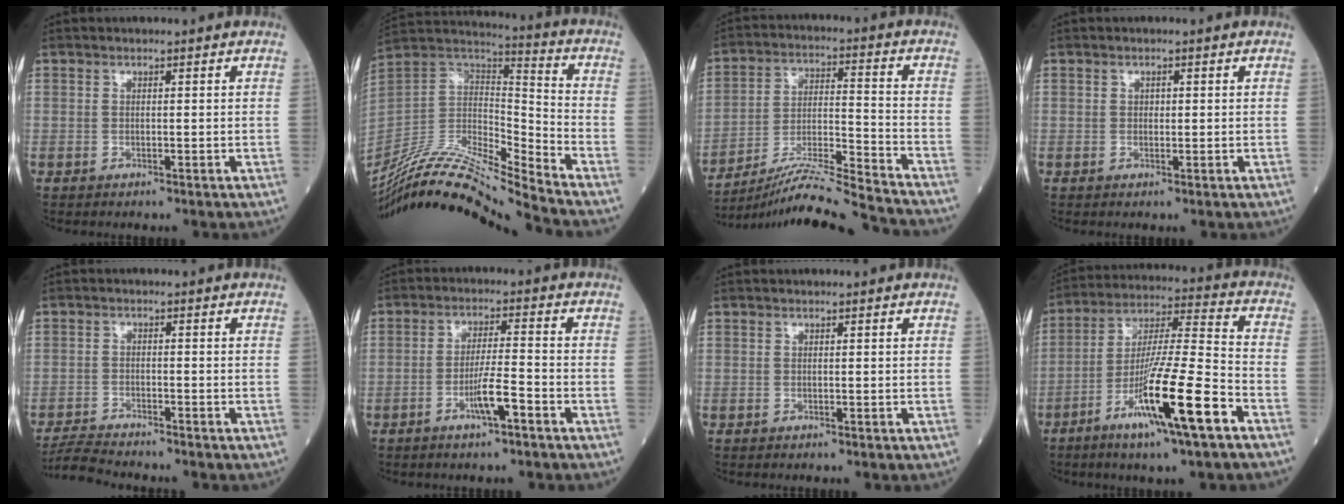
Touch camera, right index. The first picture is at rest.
{"total": 19.8, "force": [-18.1, -0.5, 7.9], "torque": [-0.160, 0.023, -0.330]}
{"total": 16.7, "force": [-15.8, -2.4, 4.9], "torque": [-0.084, -0.003, -0.262]}
{"total": 0.8, "force": [0.1, 0.6, 0.5], "torque": [-0.008, 0.001, 0.001]}
{"total": 4.8, "force": [-4.8, -0.2, 0.9], "torque": [-0.012, -0.021, -0.086]}
{"total": 5.2, "force": [-2.7, 0.2, 4.5], "torque": [-0.085, 0.001, -0.049]}
{"total": 0.0}
{"total": 15.8, "force": [-7.8, 0.1, 13.8], "torque": [-0.255, -0.021, -0.136]}